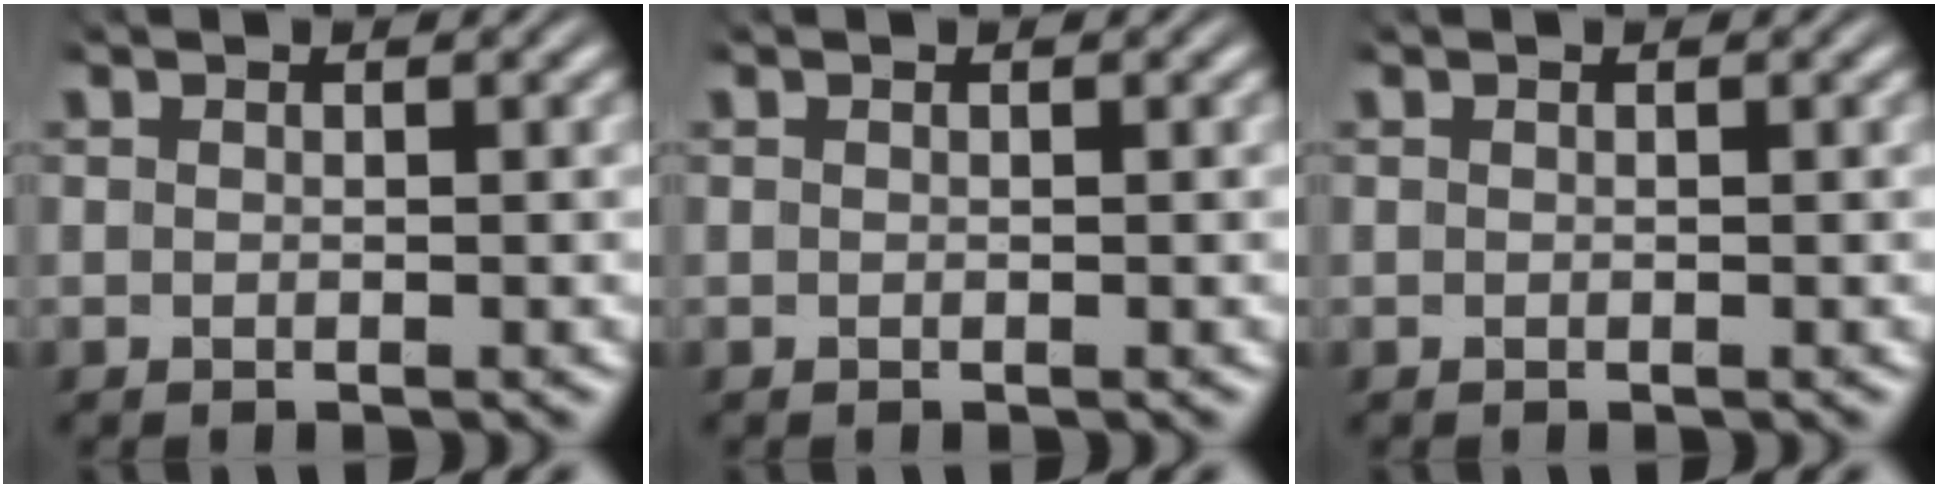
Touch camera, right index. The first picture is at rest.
{"total": 0.0}
{"total": 0.0}